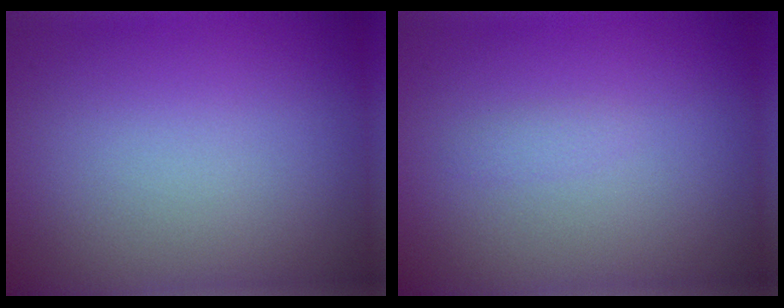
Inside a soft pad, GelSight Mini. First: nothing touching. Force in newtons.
{"total": 0.6, "press": 0.6, "slide": 0.1}